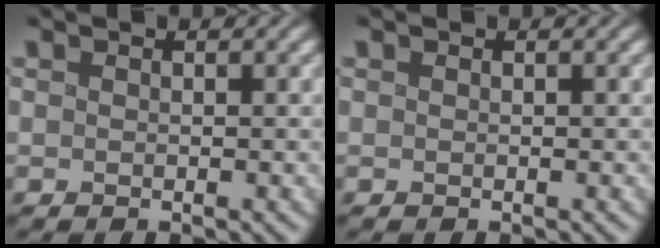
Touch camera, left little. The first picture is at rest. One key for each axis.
{"total": 0.0}